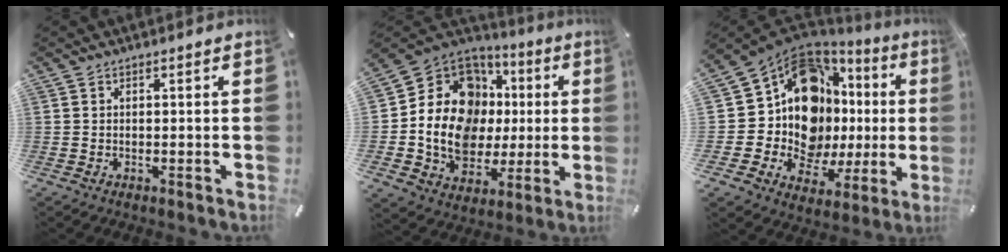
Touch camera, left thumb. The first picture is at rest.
{"total": 17.1, "force": [1.0, 14.1, 9.5], "torque": [-0.196, -0.033, 0.021]}
{"total": 17.2, "force": [3.9, 13.2, 10.4], "torque": [-0.212, -0.070, 0.071]}